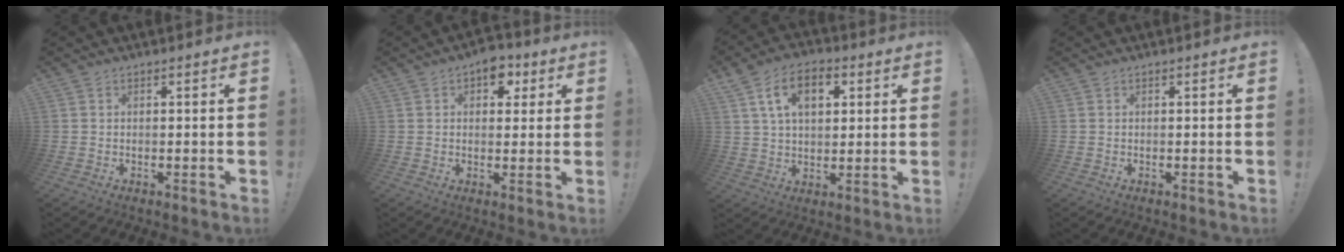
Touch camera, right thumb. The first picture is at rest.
{"total": 6.6, "force": [3.2, 4.4, 3.7], "torque": [-0.027, -0.013, 0.051]}
{"total": 12.6, "force": [4.6, 7.8, 8.7], "torque": [-0.134, 0.007, 0.084]}
{"total": 0.0}